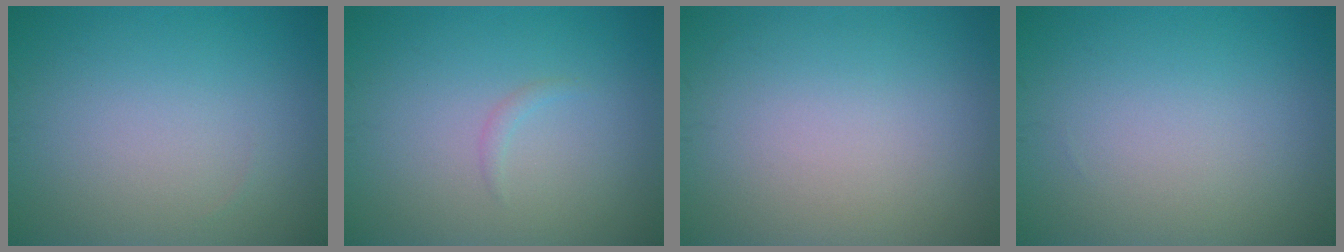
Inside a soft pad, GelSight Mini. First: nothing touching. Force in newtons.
{"total": 0.7, "press": 0.6, "slide": 0.1}
{"total": 0.0}
{"total": 0.0}